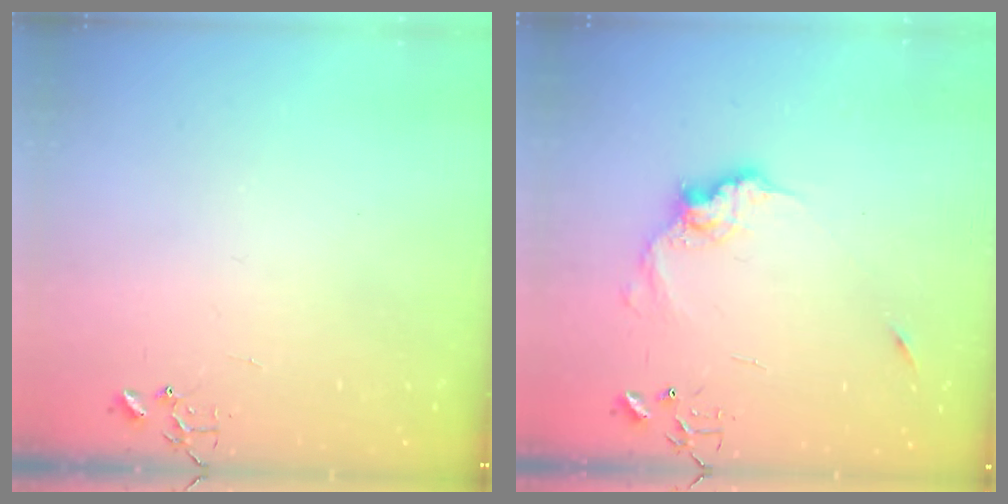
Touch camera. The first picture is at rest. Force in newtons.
{"total": 11.5, "press": 11.5, "slide": 0.8}